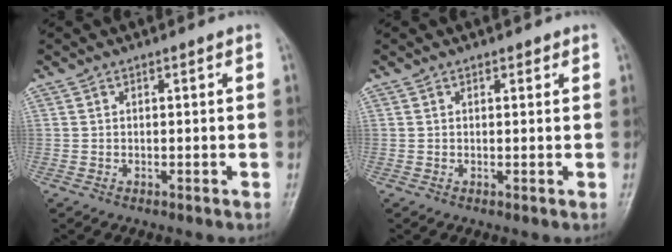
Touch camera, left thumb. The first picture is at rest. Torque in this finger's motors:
{"motor_torque": [-0.09, 0.00, -0.31, 0.01, 0.03]}